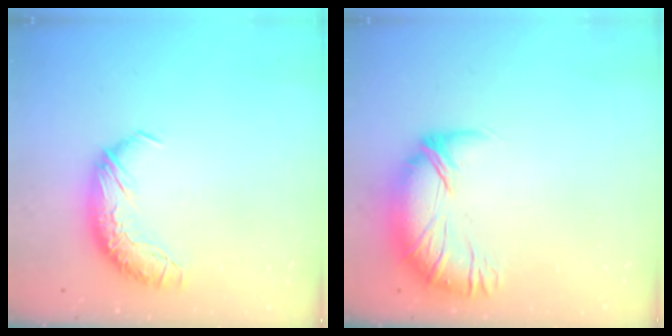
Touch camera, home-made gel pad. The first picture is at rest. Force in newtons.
{"total": 3.2, "press": 2.3, "slide": 2.3}